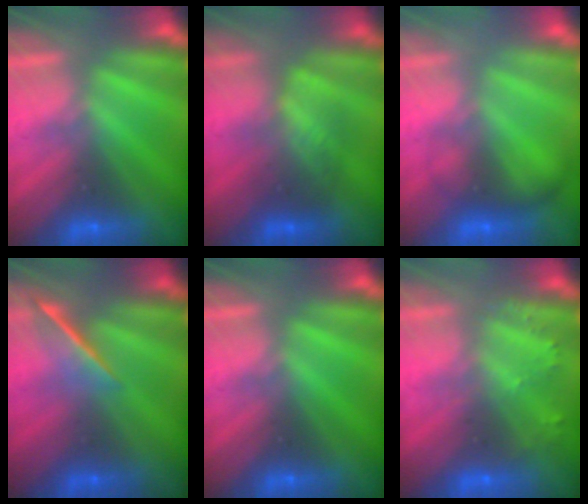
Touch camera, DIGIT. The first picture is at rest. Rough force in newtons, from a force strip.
{"total": 3.9}
{"total": 2.1}
{"total": 1.6}
{"total": 0.0}
{"total": 2.3}